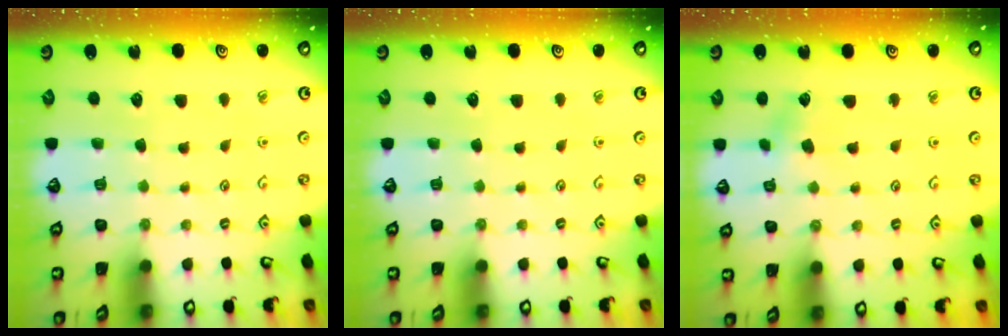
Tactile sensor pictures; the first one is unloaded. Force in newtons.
{"total": 0.0}
{"total": 2.7, "press": 2.7, "slide": 0.4}